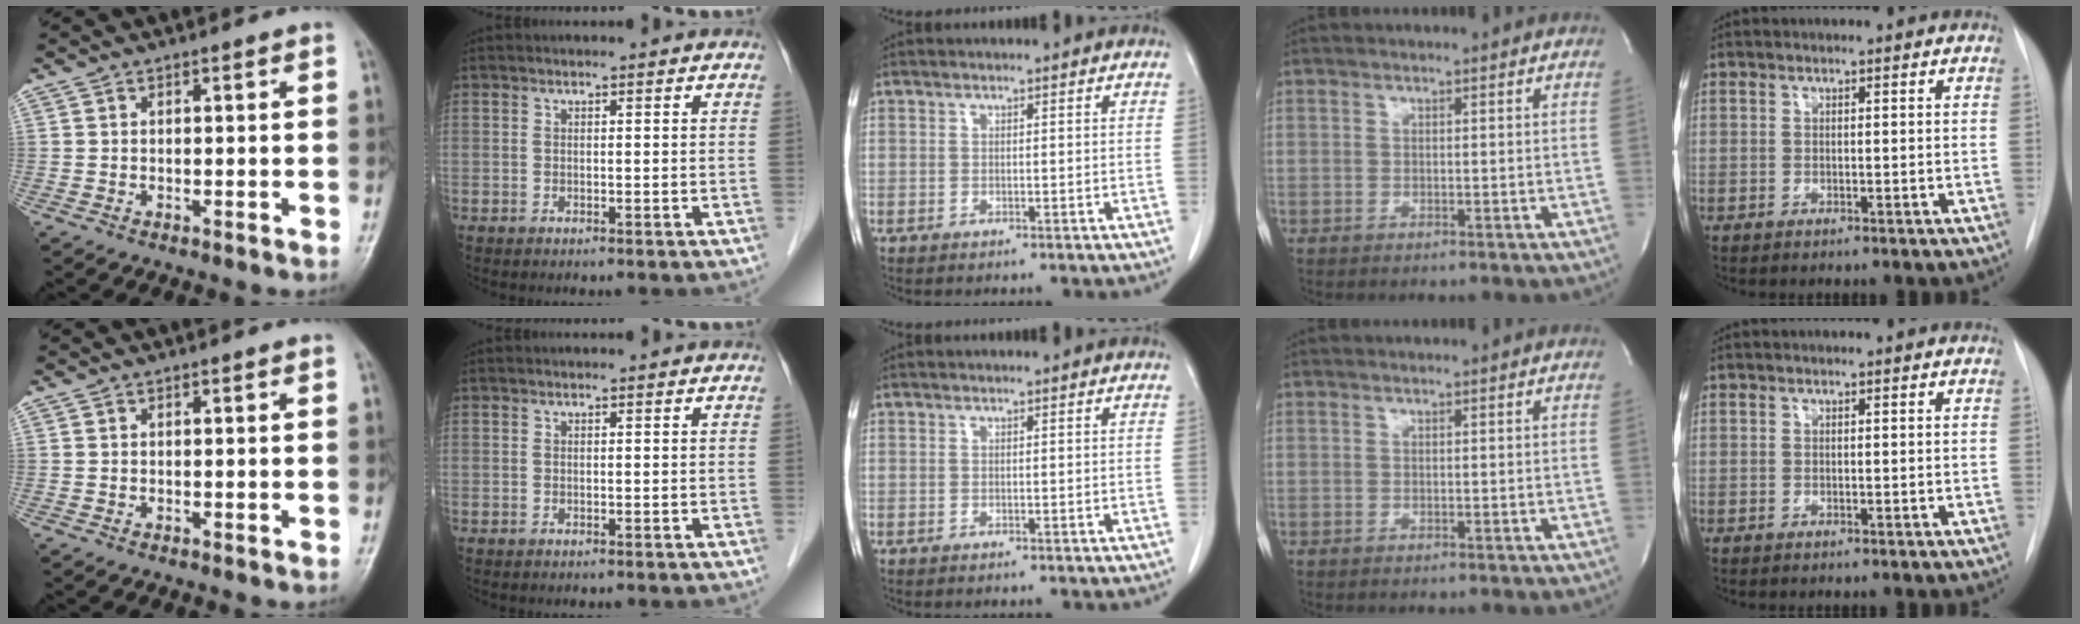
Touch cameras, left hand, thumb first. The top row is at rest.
{}